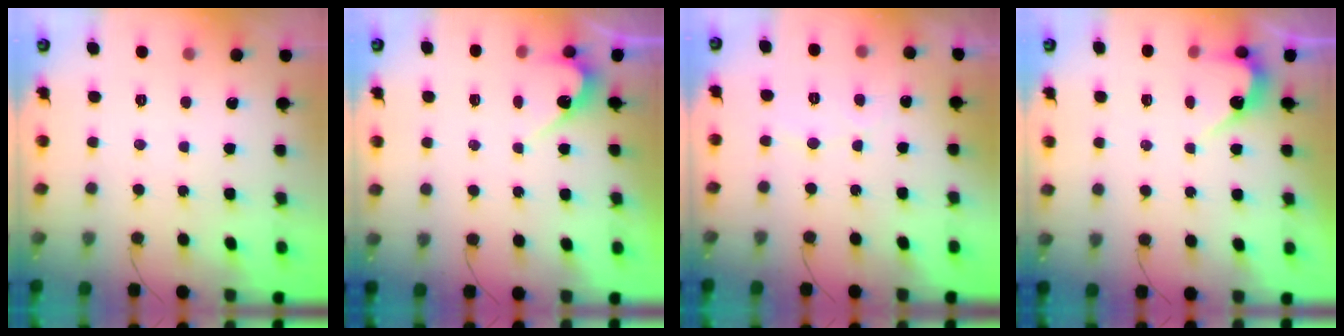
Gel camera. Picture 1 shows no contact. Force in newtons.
{"total": 4.6, "press": 4.6, "slide": 0.2}
{"total": 3.2, "press": 3.2, "slide": 0.2}
{"total": 3.7, "press": 3.7, "slide": 0.2}